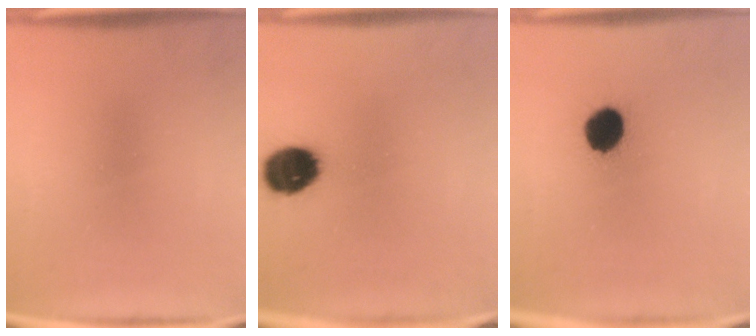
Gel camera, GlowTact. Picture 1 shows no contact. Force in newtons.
{"total": 10.2}
{"total": 9.9}